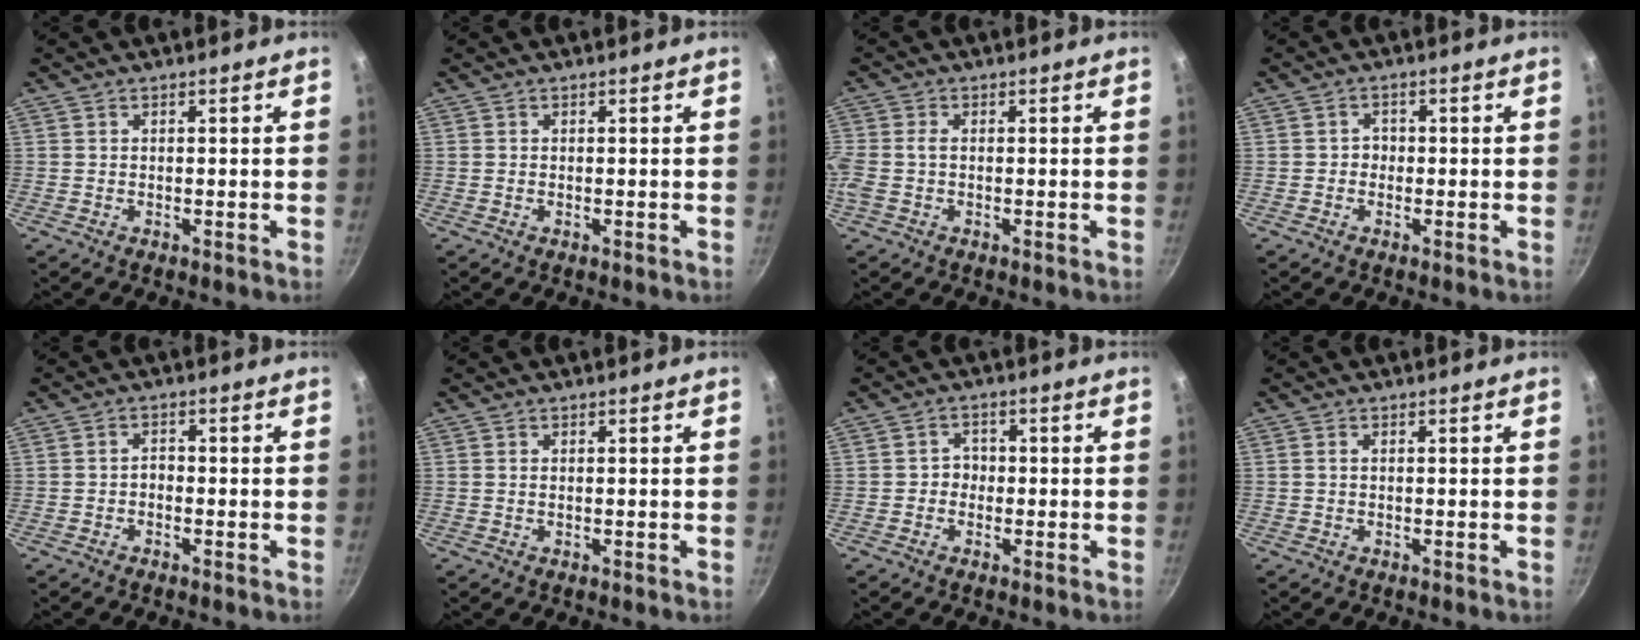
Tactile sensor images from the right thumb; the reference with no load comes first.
{"total": 0.0}
{"total": 4.3, "force": [-0.4, 2.5, 3.5], "torque": [-0.102, 0.006, -0.009]}
{"total": 1.8, "force": [-0.4, 1.6, 0.7], "torque": [0.004, 0.008, -0.012]}
{"total": 1.5, "force": [-0.7, 1.0, 0.9], "torque": [-0.008, 0.008, -0.016]}
{"total": 0.0}
{"total": 2.5, "force": [-0.6, 2.2, 1.0], "torque": [0.005, 0.010, -0.017]}
{"total": 0.6, "force": [0.0, 0.3, 0.5], "torque": [-0.010, 0.000, 0.000]}